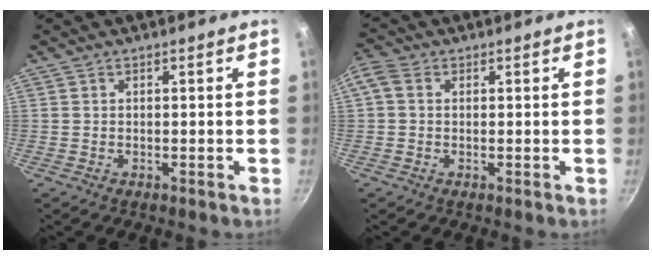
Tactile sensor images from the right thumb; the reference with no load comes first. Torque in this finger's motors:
{"motor_torque": [-0.26, 1.15, 0.71, -0.53, 0.46]}